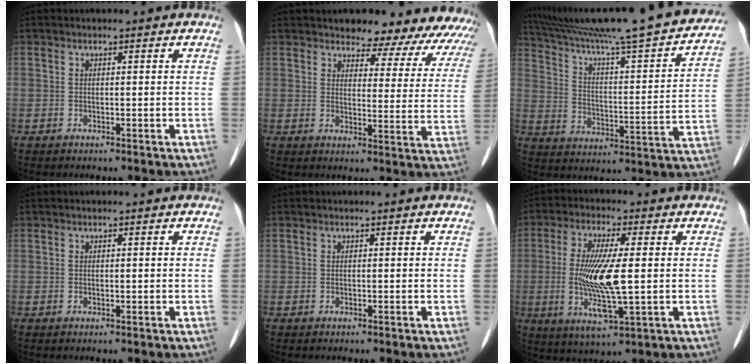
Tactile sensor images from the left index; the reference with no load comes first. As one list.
[{"total": 17.6, "force": [16.4, 4.8, 4.0], "torque": [-0.007, -0.056, 0.159]}, {"total": 28.7, "force": [24.8, 2.2, 14.2], "torque": [-0.229, -0.030, 0.344]}, {"total": 0.0}, {"total": 0.0}, {"total": 10.9, "force": [-0.4, 1.7, 10.7], "torque": [-0.222, -0.014, -0.007]}]